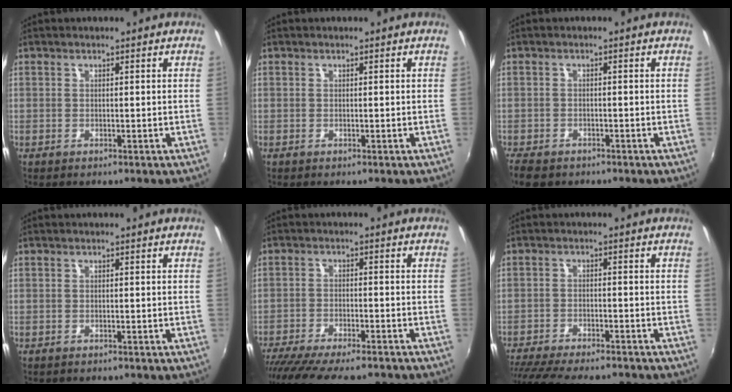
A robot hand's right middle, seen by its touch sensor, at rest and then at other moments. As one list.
[{"total": 0.0}, {"total": 6.3, "force": [-4.8, 3.1, 2.8], "torque": [-0.079, -0.024, -0.087]}, {"total": 0.7, "force": [-0.6, 0.3, 0.1], "torque": [-0.006, -0.001, -0.010]}, {"total": 15.6, "force": [-13.3, 3.1, 7.6], "torque": [-0.158, -0.044, -0.208]}, {"total": 15.8, "force": [-13.7, 3.3, 7.3], "torque": [-0.153, -0.032, -0.214]}]